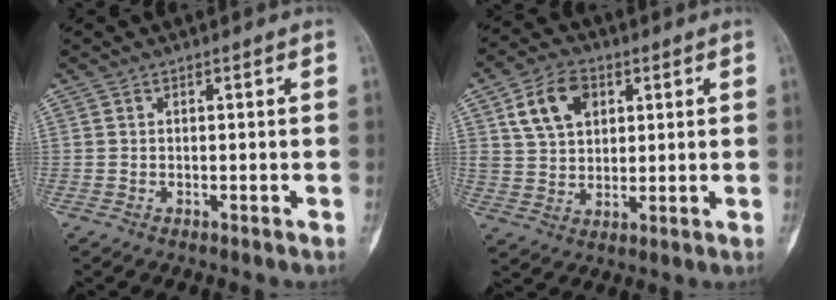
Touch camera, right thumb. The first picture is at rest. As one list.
[{"total": 10.0, "force": [3.9, 6.8, 6.2], "torque": [-0.095, -0.004, 0.071]}]